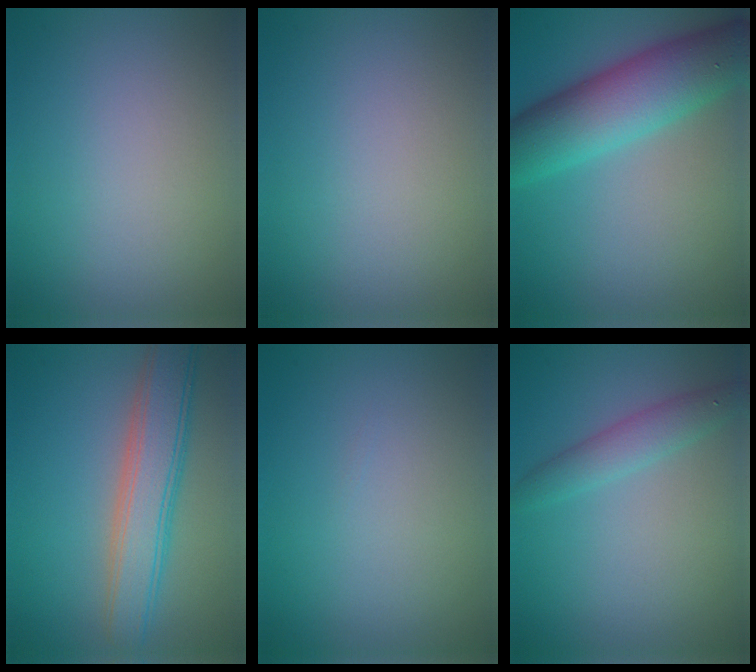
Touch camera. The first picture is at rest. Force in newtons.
{"total": 0.0}
{"total": 8.7, "press": 8.7, "slide": 0.1}
{"total": 5.6, "press": 5.6, "slide": 0.5}
{"total": 0.0}
{"total": 2.5, "press": 2.5, "slide": 0.2}